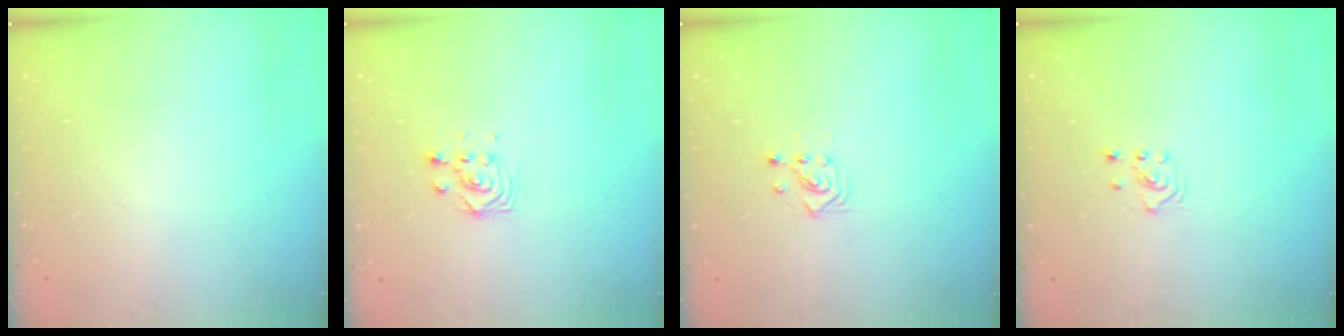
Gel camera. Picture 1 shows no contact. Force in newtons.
{"total": 3.0, "press": 3.0, "slide": 0.0}
{"total": 2.9, "press": 2.9, "slide": 0.3}
{"total": 2.0, "press": 2.0, "slide": 0.3}